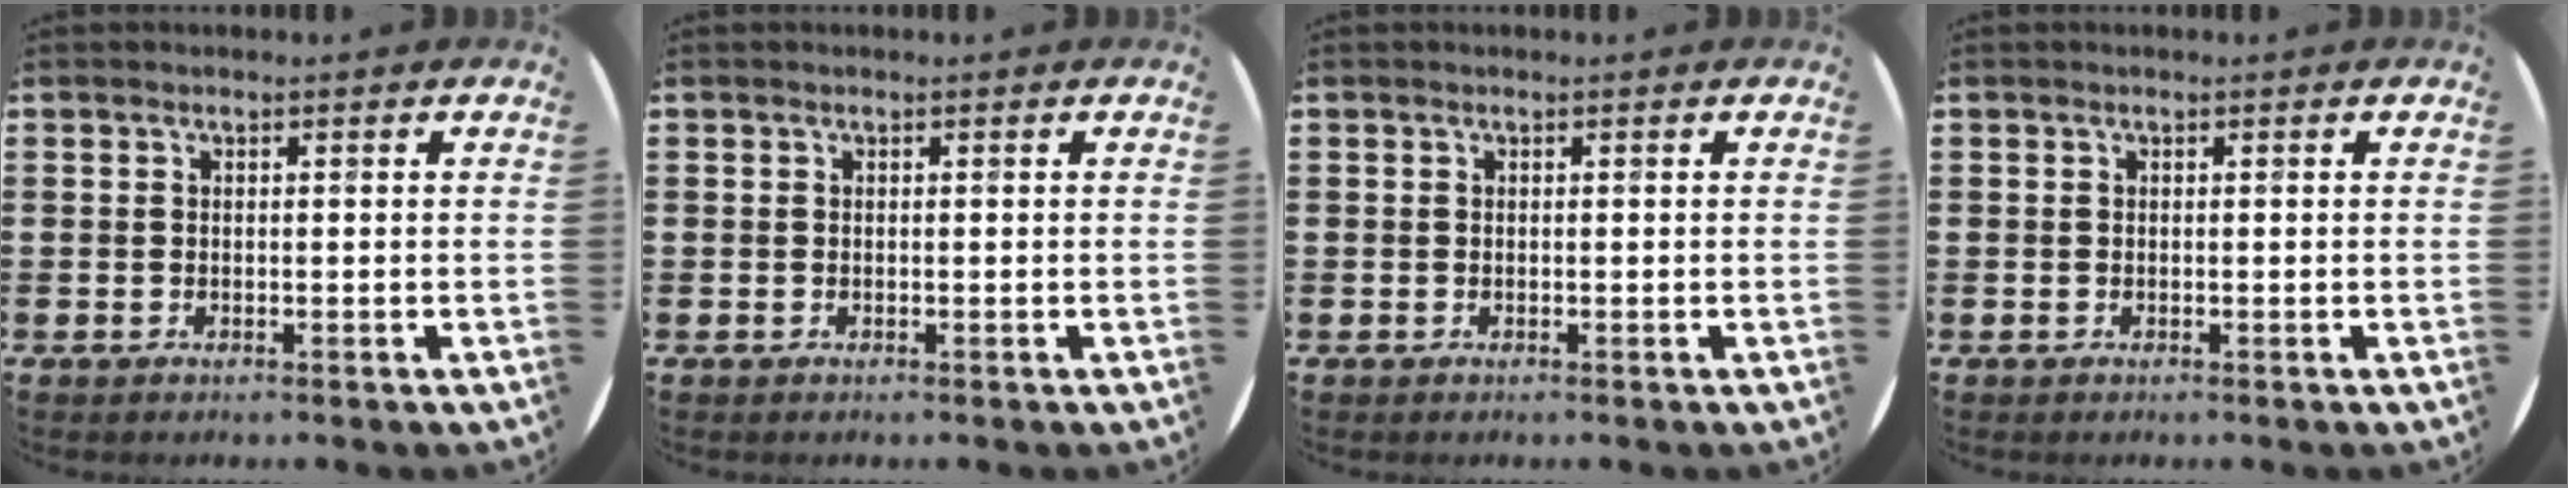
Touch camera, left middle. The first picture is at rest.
{"total": 0.0}
{"total": 0.0}
{"total": 0.0}